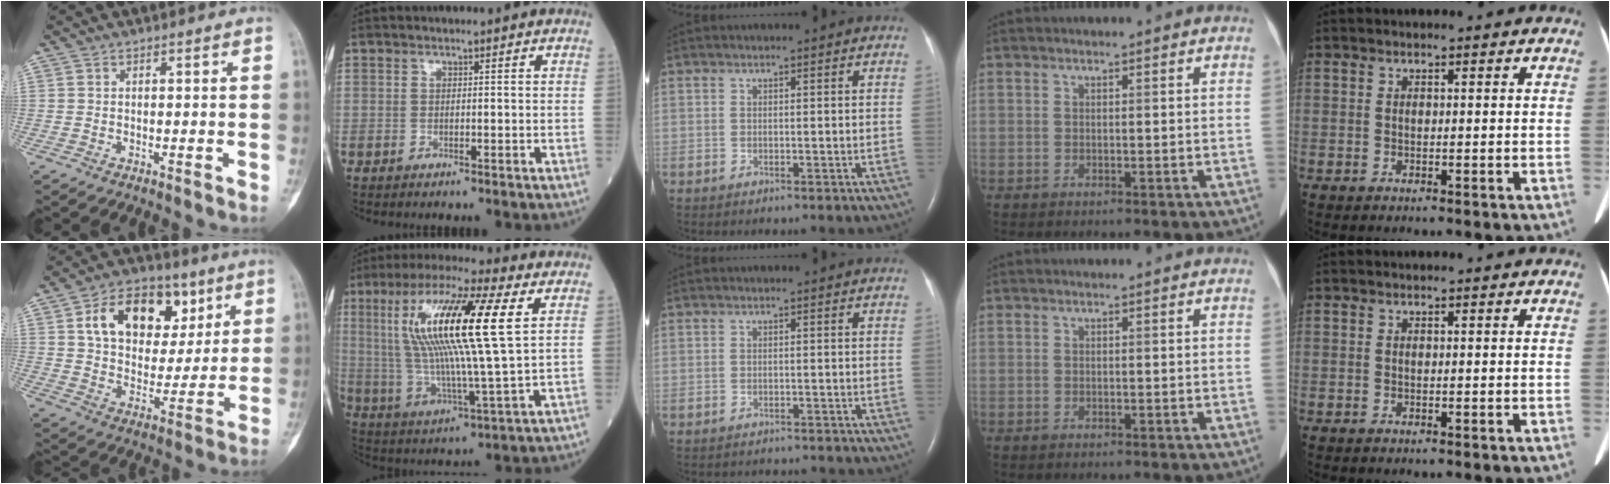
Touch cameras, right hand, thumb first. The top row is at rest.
{"thumb": {"total": 17.3, "force": [6.9, 11.5, 11.0], "torque": [-0.135, -0.010, 0.116]}, "index": {"total": 20.0, "force": [5.7, 1.3, 19.1], "torque": [-0.378, 0.013, 0.088]}, "middle": {"total": 4.6, "force": [-4.6, 0.6, 0.6], "torque": [-0.004, -0.009, -0.055]}}